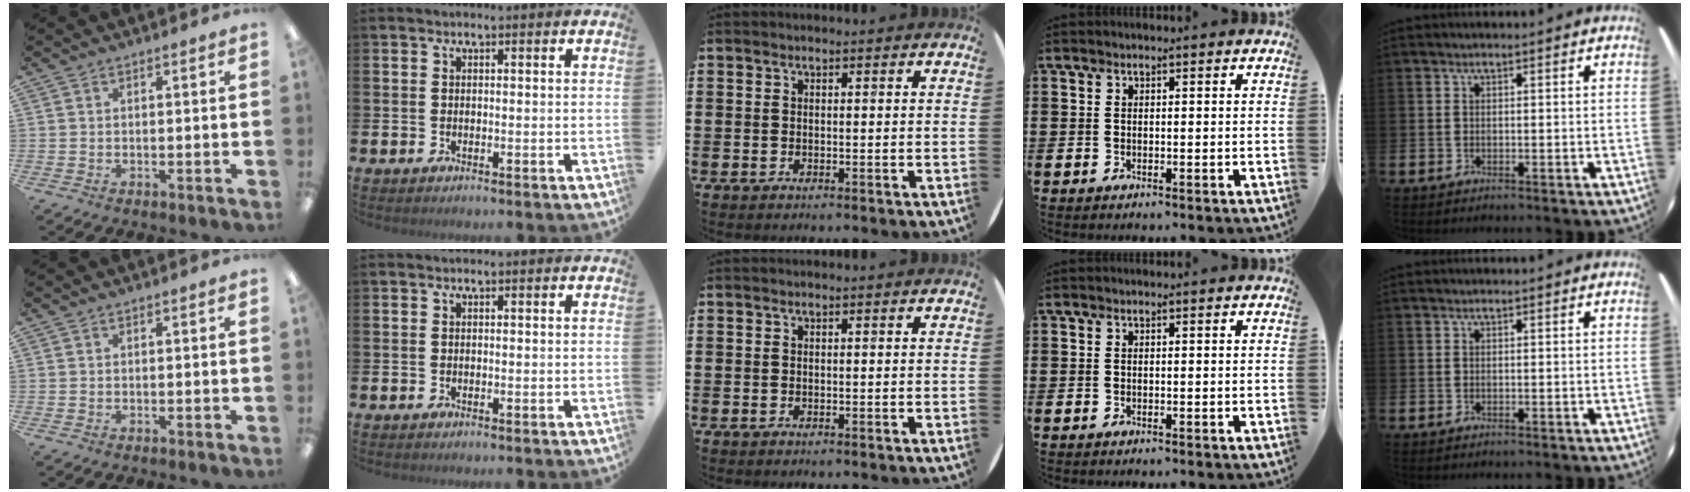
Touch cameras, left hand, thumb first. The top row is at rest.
{}